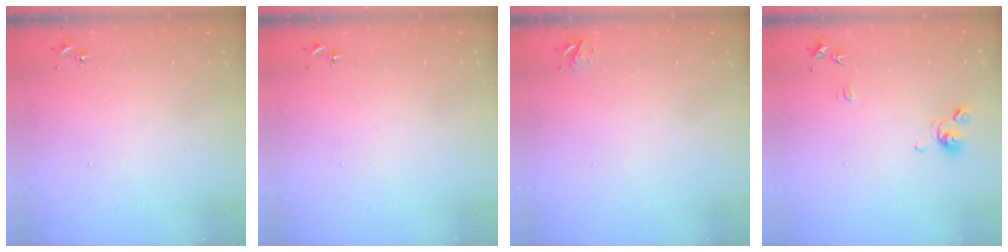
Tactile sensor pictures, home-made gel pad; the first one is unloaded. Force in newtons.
{"total": 0.0}
{"total": 4.7, "press": 4.7, "slide": 0.6}
{"total": 9.4, "press": 9.4, "slide": 0.9}